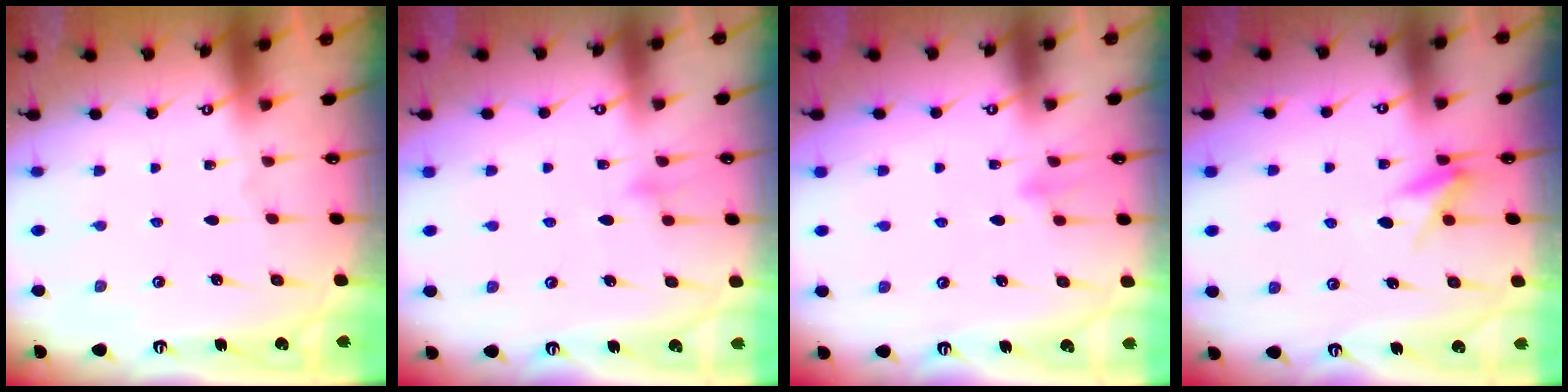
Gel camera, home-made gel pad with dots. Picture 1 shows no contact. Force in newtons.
{"total": 6.5, "press": 6.5, "slide": 0.4}
{"total": 6.3, "press": 6.2, "slide": 1.3}
{"total": 5.9, "press": 5.8, "slide": 1.2}